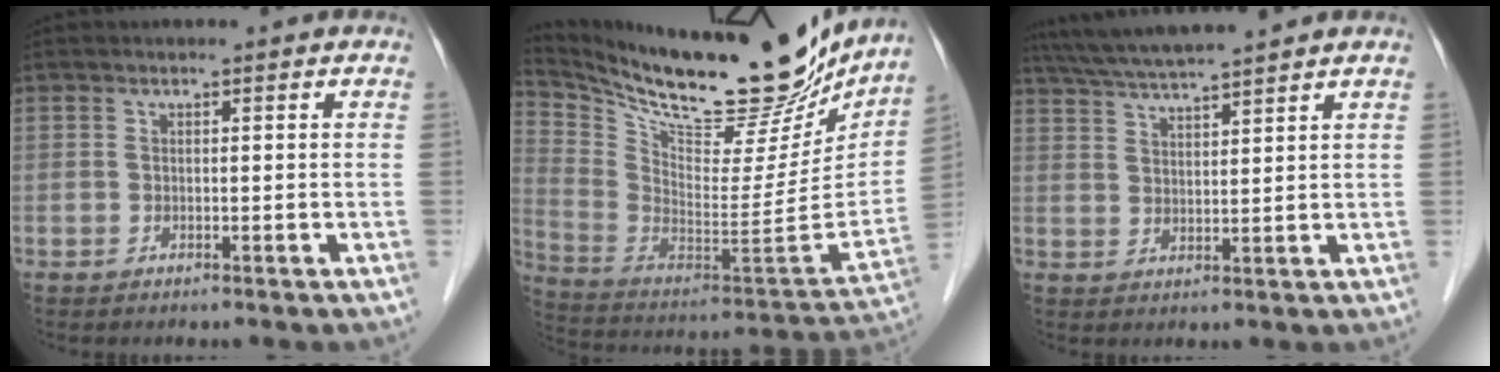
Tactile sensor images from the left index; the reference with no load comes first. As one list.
[{"total": 29.8, "force": [24.8, 7.1, 15.0], "torque": [-0.257, -0.037, 0.370]}, {"total": 9.3, "force": [8.4, -0.6, 4.0], "torque": [-0.074, 0.026, 0.137]}]